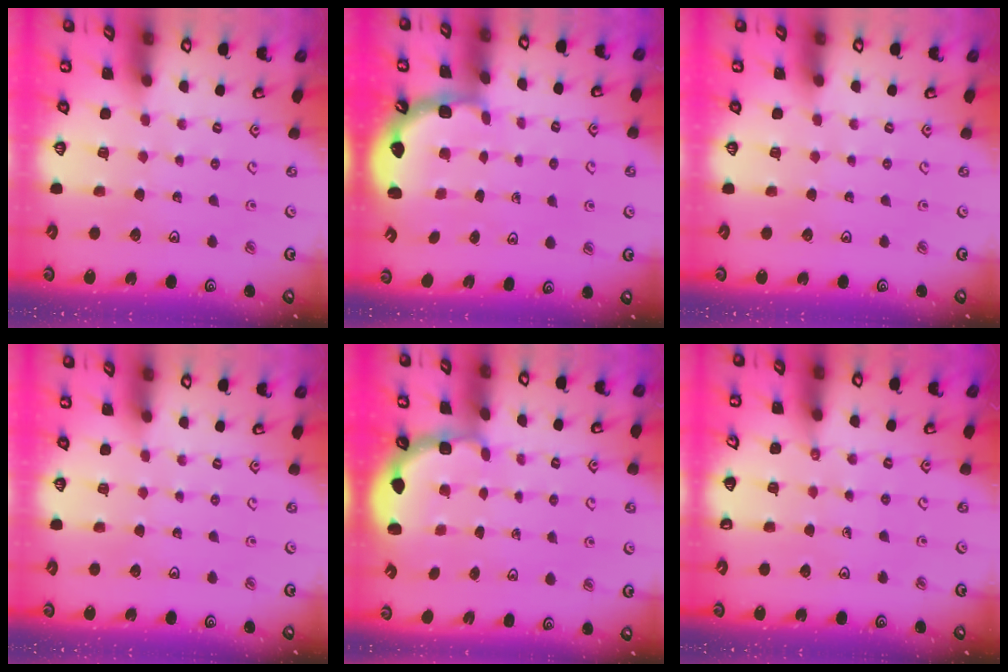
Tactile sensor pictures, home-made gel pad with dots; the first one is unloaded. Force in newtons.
{"total": 2.5, "press": 2.1, "slide": 1.3}
{"total": 0.0}
{"total": 0.0}
{"total": 2.7, "press": 2.3, "slide": 1.4}
{"total": 2.7, "press": 2.7, "slide": 0.5}